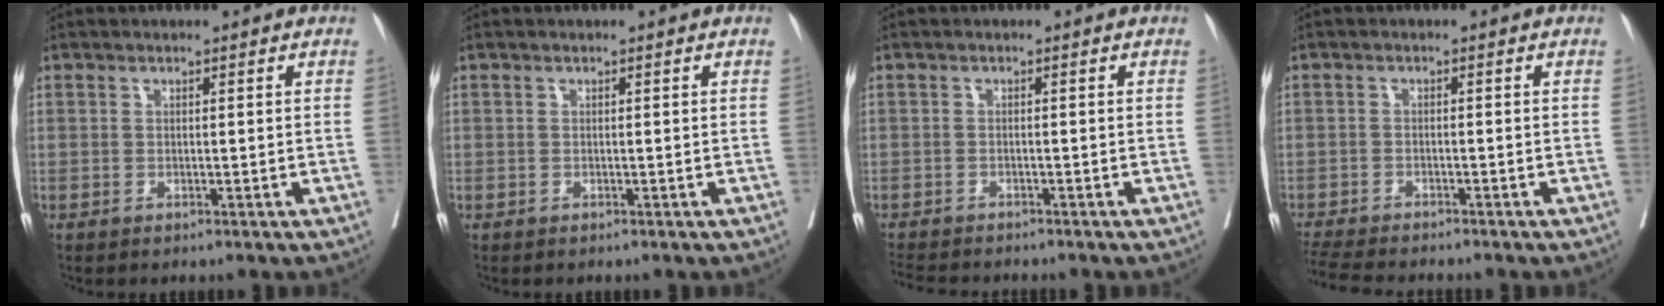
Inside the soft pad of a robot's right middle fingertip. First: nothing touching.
{"total": 0.0}
{"total": 5.4, "force": [-5.1, 0.6, 1.8], "torque": [-0.026, -0.012, -0.083]}
{"total": 7.6, "force": [-6.9, 0.6, 3.0], "torque": [-0.048, -0.015, -0.113]}